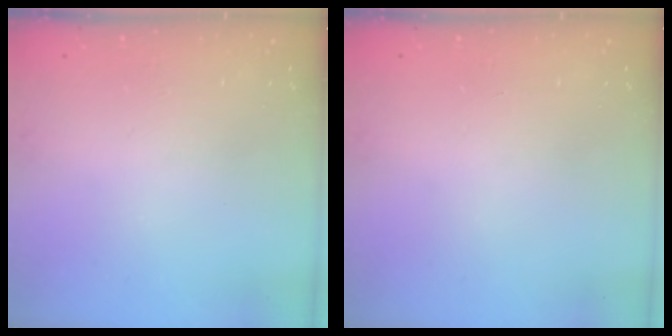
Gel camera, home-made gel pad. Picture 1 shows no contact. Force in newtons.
{"total": 0.0}